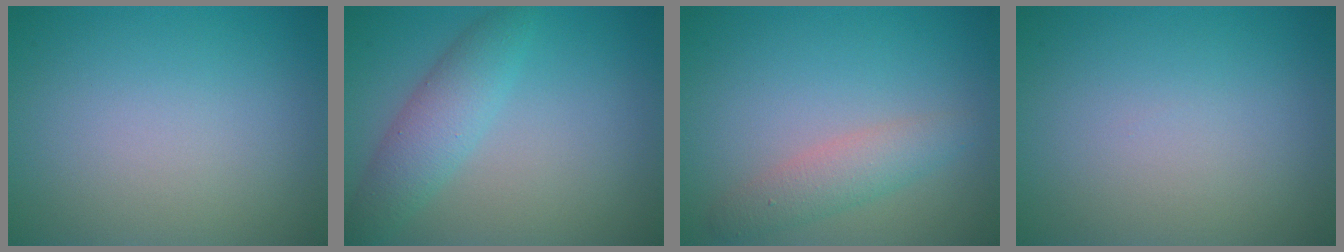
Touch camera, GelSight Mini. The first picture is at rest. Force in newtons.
{"total": 3.5, "press": 3.5, "slide": 0.1}
{"total": 2.6, "press": 2.6, "slide": 0.2}
{"total": 0.0}